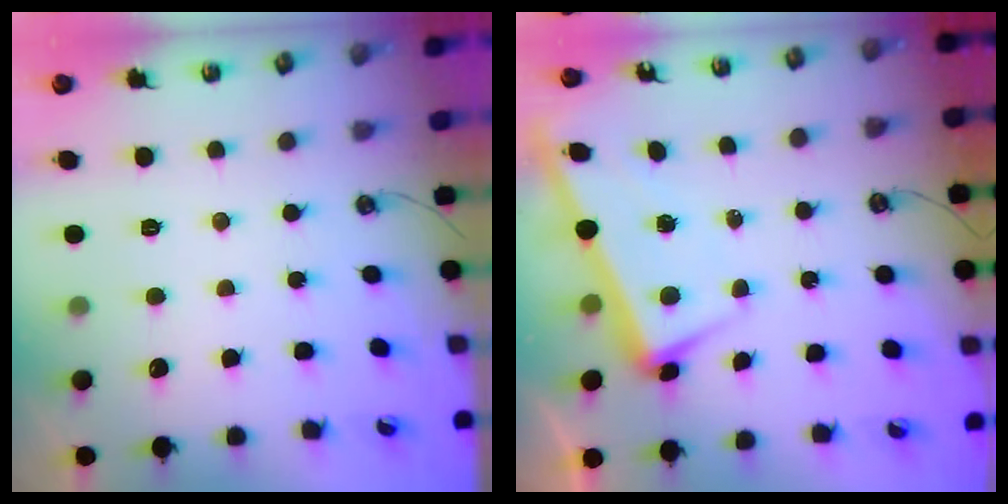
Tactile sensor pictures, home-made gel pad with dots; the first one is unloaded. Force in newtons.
{"total": 3.2, "press": 3.1, "slide": 0.8}